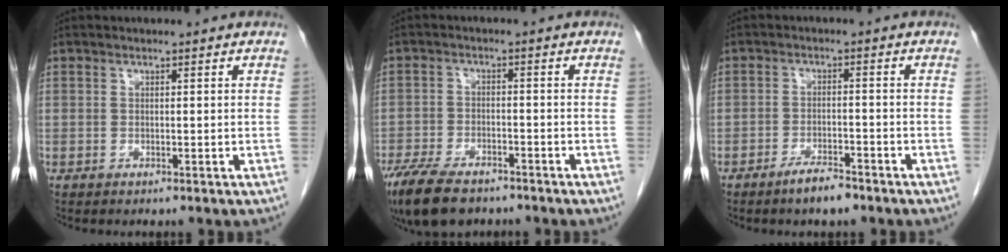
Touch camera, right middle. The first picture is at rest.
{"total": 10.7, "force": [-8.1, 4.0, 5.7], "torque": [-0.110, -0.017, -0.133]}
{"total": 4.0, "force": [-3.2, 0.8, 2.3], "torque": [-0.048, -0.003, -0.054]}